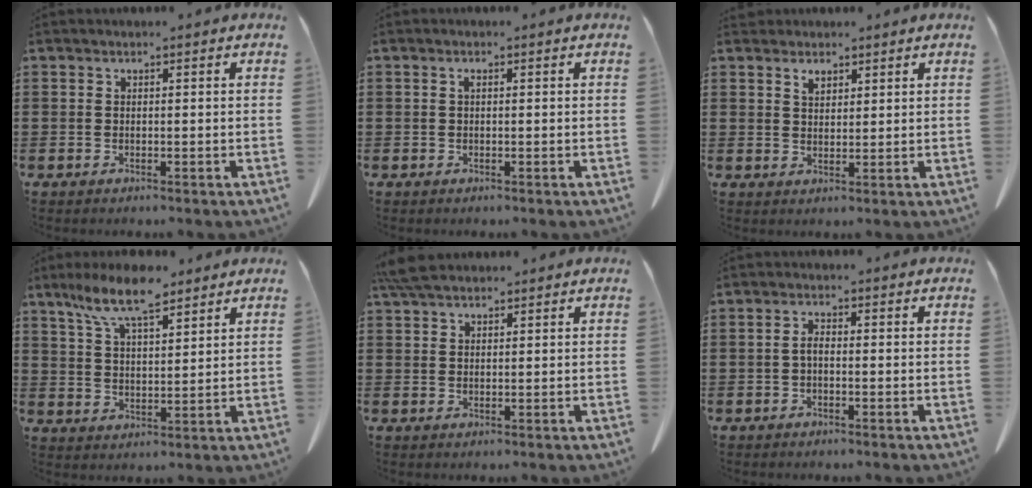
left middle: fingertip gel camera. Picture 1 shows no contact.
{"total": 0.7, "force": [0.1, 0.3, 0.7], "torque": [-0.015, 0.000, 0.002]}
{"total": 2.2, "force": [1.8, 1.1, 0.7], "torque": [-0.009, -0.003, 0.033]}
{"total": 9.7, "force": [7.2, 2.6, 5.9], "torque": [-0.130, -0.012, 0.133]}
{"total": 4.3, "force": [3.5, 1.2, 2.2], "torque": [-0.053, 0.002, 0.069]}
{"total": 1.7, "force": [-0.5, 0.6, 1.5], "torque": [-0.037, -0.003, -0.013]}